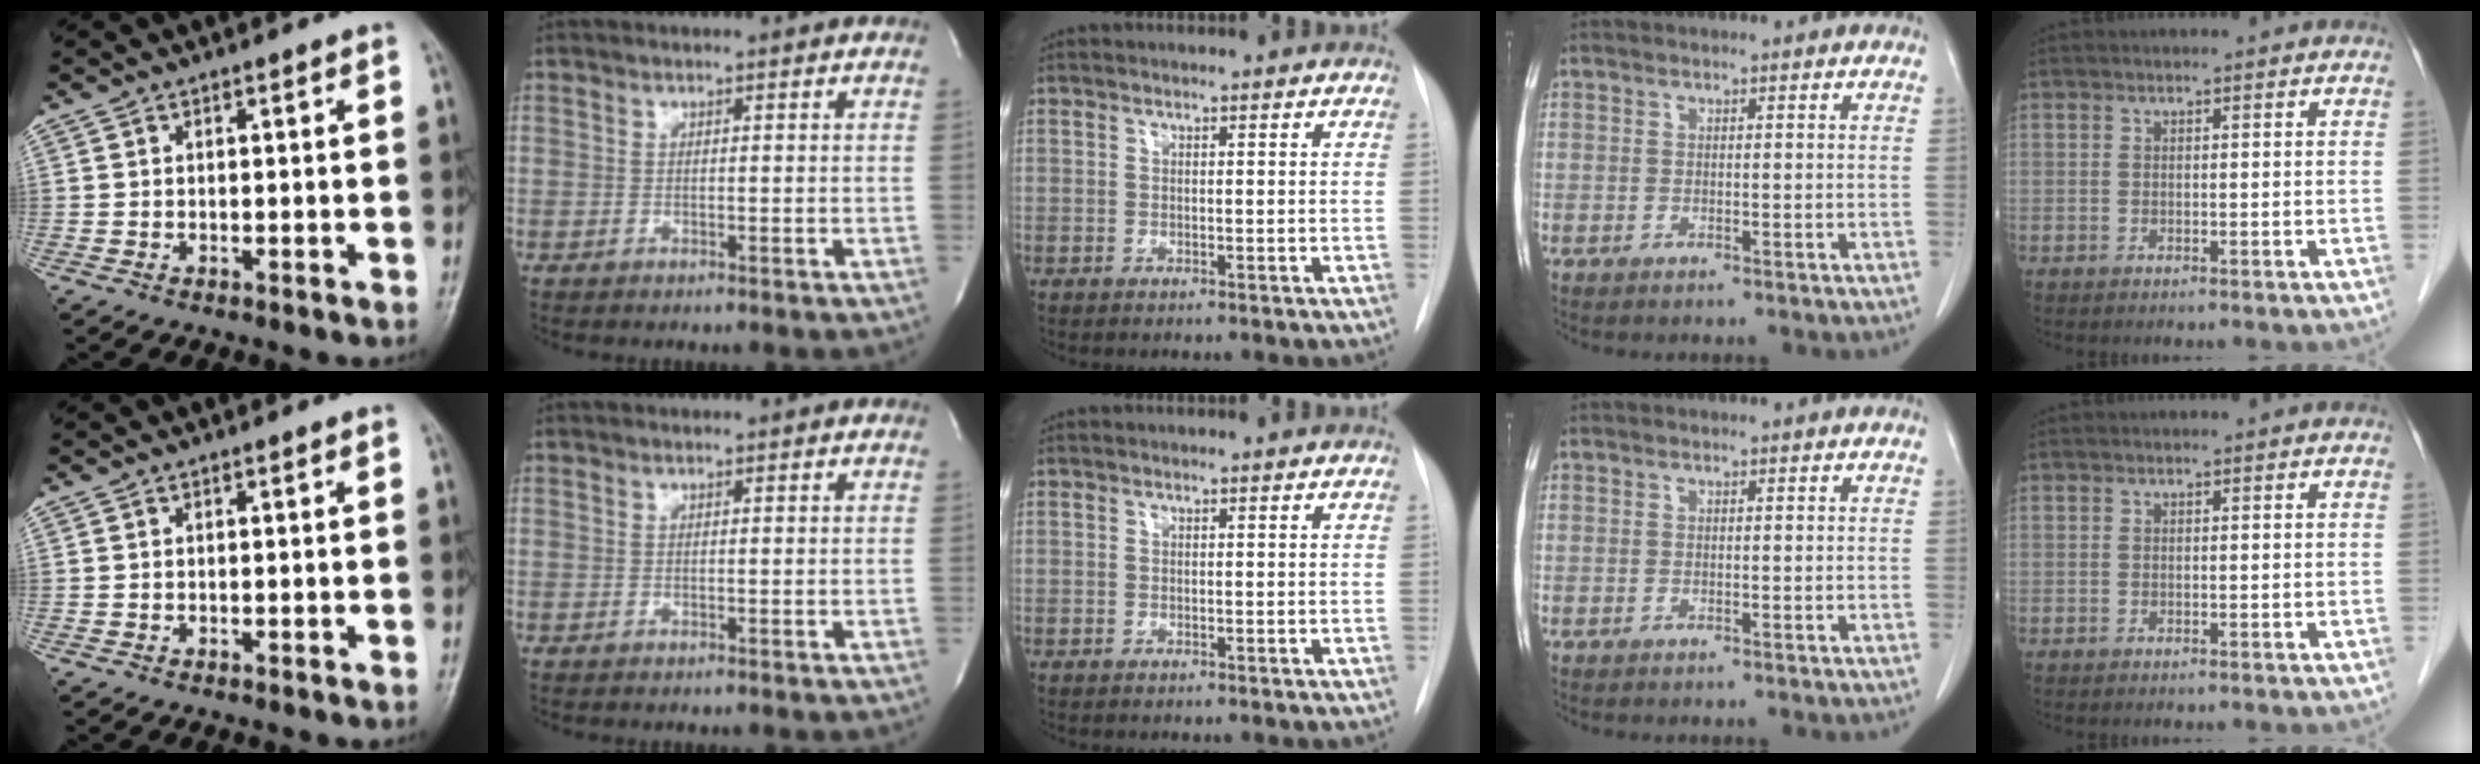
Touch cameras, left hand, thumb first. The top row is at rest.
{}